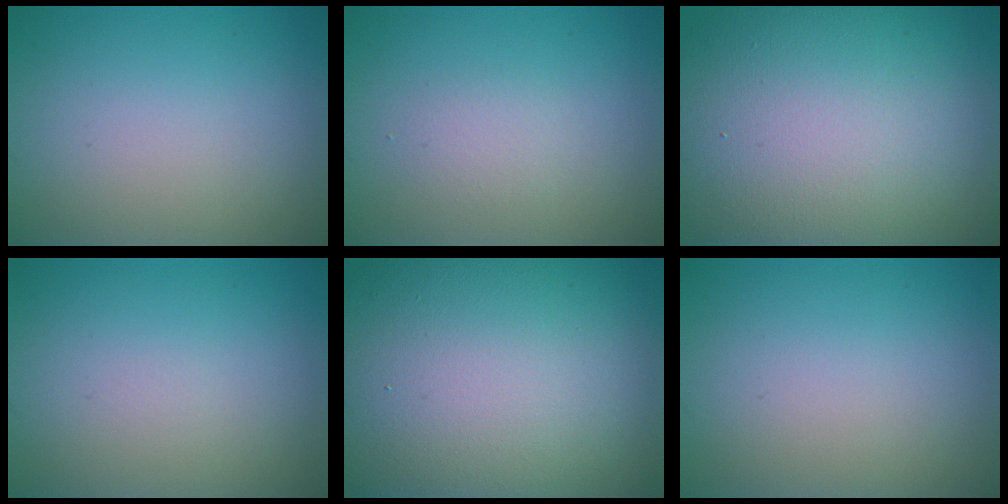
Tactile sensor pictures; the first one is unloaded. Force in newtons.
{"total": 1.2, "press": 1.2, "slide": 0.0}
{"total": 18.6, "press": 18.5, "slide": 1.2}
{"total": 0.0}
{"total": 20.8, "press": 20.8, "slide": 0.9}
{"total": 0.0}